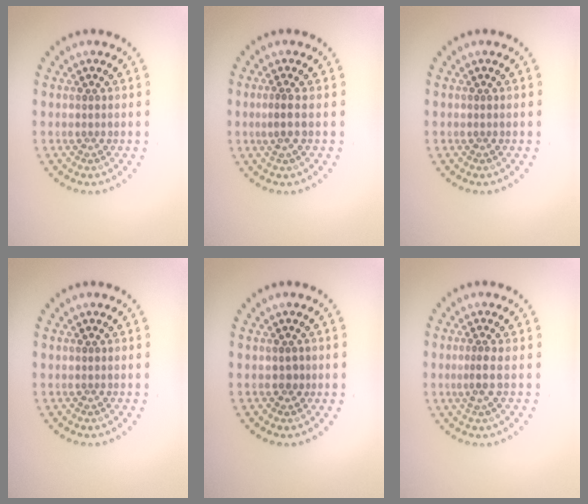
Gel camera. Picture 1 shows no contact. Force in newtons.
{"total": 1.1, "press": 0.9, "slide": 0.7}
{"total": 0.0}
{"total": 0.0}
{"total": 0.9, "press": 0.8, "slide": 0.3}
{"total": 1.8, "press": 1.2, "slide": 1.2}